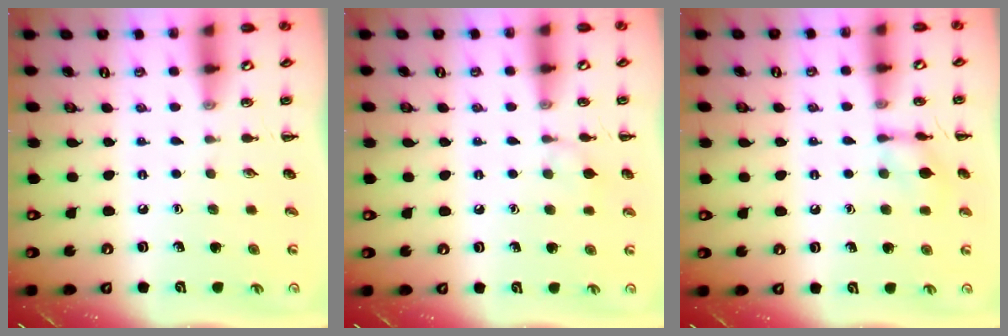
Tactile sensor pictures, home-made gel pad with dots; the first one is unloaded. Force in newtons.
{"total": 5.5, "press": 5.1, "slide": 2.0}
{"total": 7.9, "press": 7.8, "slide": 1.0}